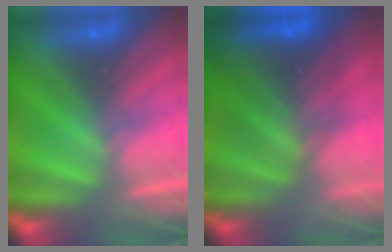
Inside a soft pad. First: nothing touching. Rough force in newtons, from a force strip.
{"total": 7.2}